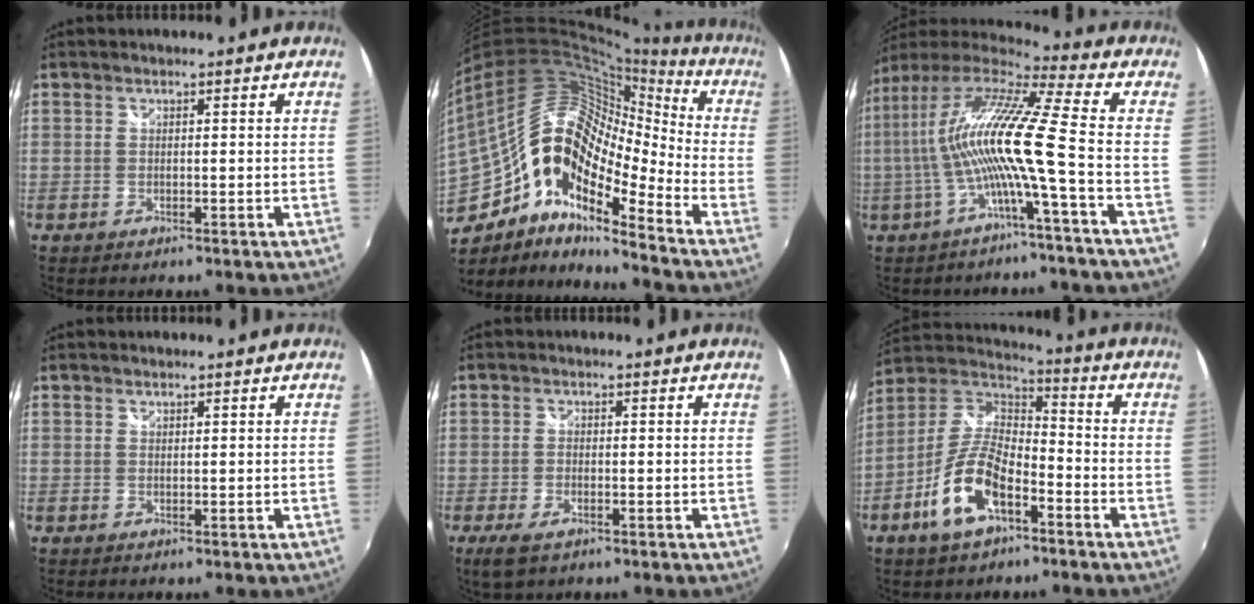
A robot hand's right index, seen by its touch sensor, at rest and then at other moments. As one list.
[{"total": 20.1, "force": [-7.3, 10.3, 15.6], "torque": [-0.266, -0.011, -0.153]}, {"total": 13.1, "force": [-2.2, -1.5, 12.9], "torque": [-0.226, -0.003, -0.043]}, {"total": 0.0}, {"total": 4.0, "force": [-2.3, 1.7, 2.8], "torque": [-0.066, -0.011, -0.041]}, {"total": 13.8, "force": [-6.5, 6.3, 10.5], "torque": [-0.222, 0.001, -0.124]}]